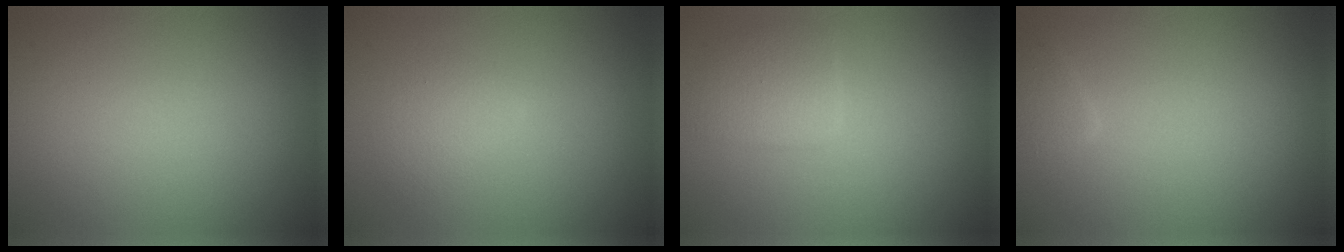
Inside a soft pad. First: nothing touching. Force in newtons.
{"total": 1.7, "press": 1.7, "slide": 0.1}
{"total": 2.4, "press": 2.4, "slide": 0.2}
{"total": 1.1, "press": 1.1, "slide": 0.1}